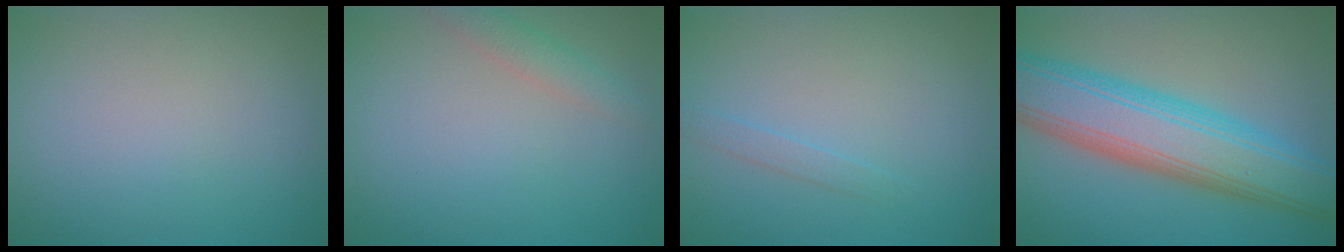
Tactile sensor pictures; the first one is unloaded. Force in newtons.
{"total": 1.8, "press": 1.8, "slide": 0.1}
{"total": 0.9, "press": 0.9, "slide": 0.1}
{"total": 10.4, "press": 10.4, "slide": 0.2}